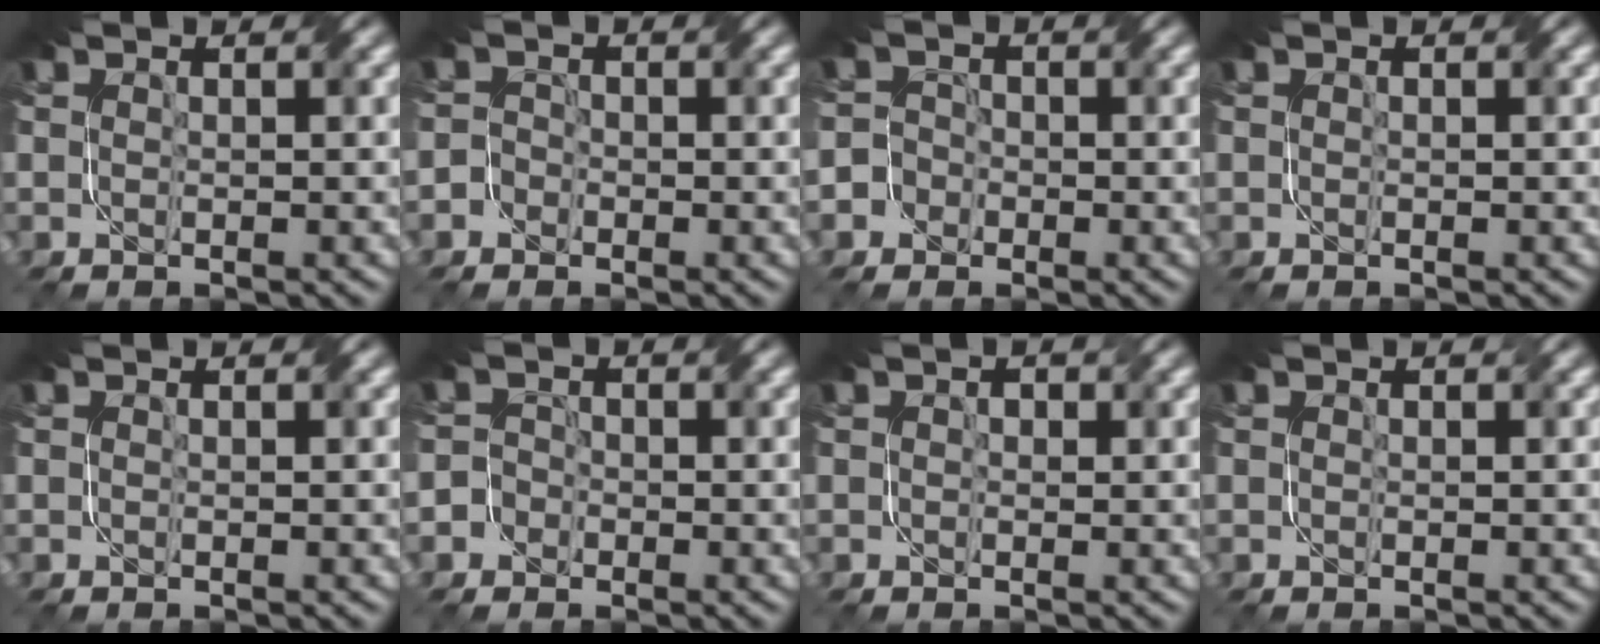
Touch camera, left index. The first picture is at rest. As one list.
[{"total": 1.5, "force": [-0.7, 1.3, 0.1], "torque": [0.010, 0.005, -0.019]}, {"total": 2.9, "force": [-1.4, 2.6, 0.2], "torque": [0.017, 0.011, -0.032]}, {"total": 0.0}, {"total": 0.0}, {"total": 2.2, "force": [-0.9, 2.0, 0.2], "torque": [0.012, 0.011, -0.025]}, {"total": 0.8, "force": [0.3, 0.6, 0.5], "torque": [-0.009, 0.000, 0.001]}, {"total": 0.0}]